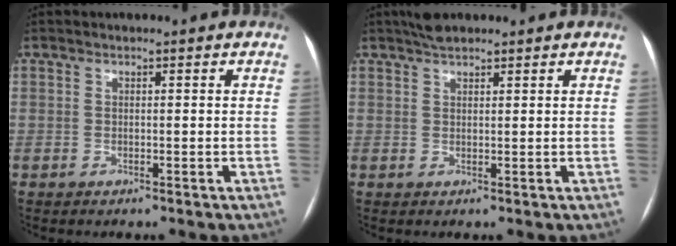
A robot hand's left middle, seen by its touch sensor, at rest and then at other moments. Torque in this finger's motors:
{"motor_torque": [0.18, -0.16, 0.00, 0.02]}